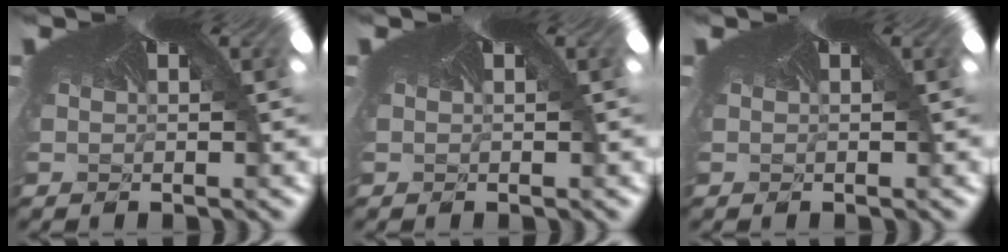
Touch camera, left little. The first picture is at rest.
{"total": 0.0}
{"total": 0.0}